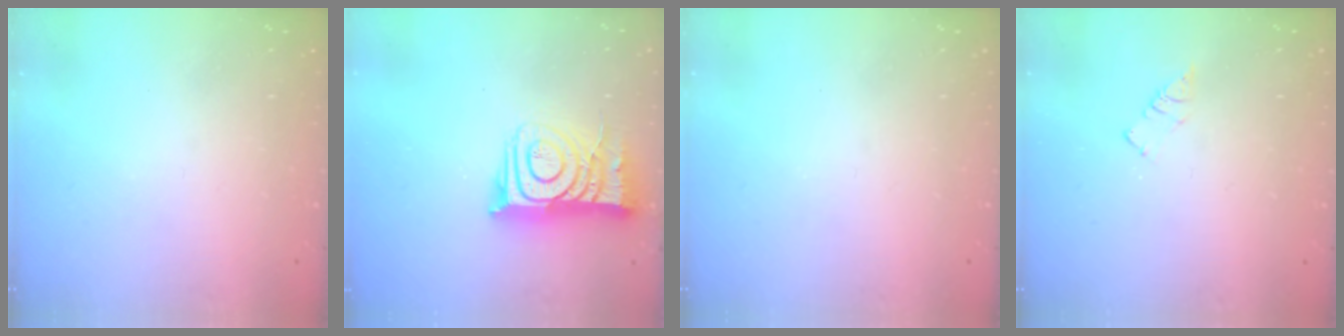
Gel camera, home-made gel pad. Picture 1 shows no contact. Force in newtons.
{"total": 10.9, "press": 10.9, "slide": 1.1}
{"total": 0.0}
{"total": 2.6, "press": 2.6, "slide": 0.3}